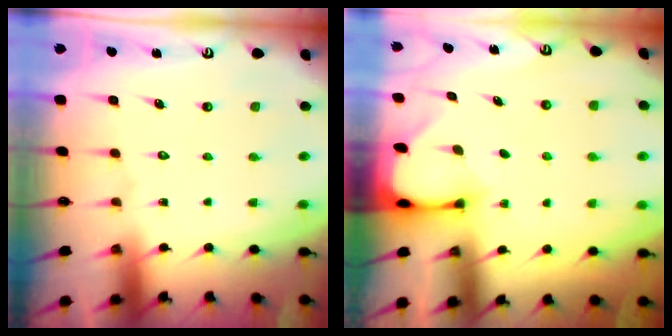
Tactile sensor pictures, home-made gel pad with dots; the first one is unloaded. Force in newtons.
{"total": 2.7, "press": 2.7, "slide": 0.3}